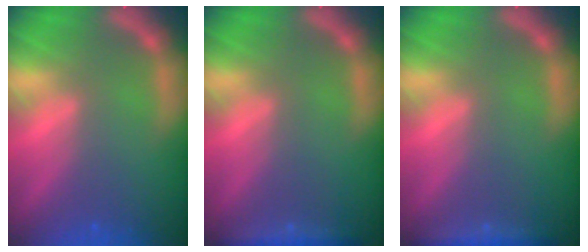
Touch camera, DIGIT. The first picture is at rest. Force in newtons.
{"total": 2.4}
{"total": 2.4}